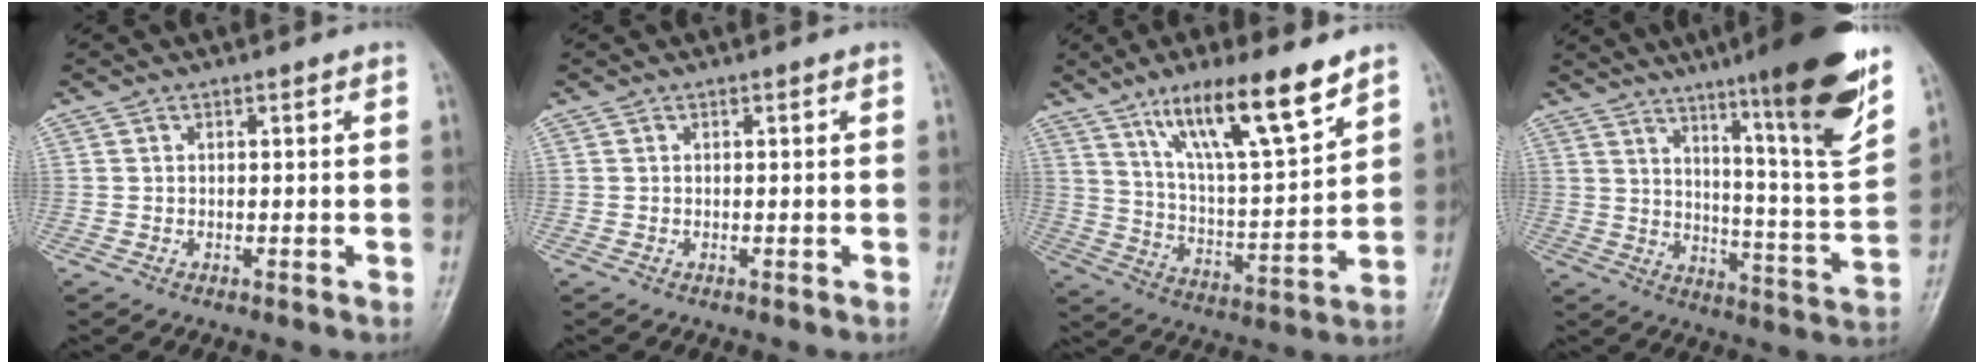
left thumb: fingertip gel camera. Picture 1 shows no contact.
{"total": 0.0}
{"total": 16.5, "force": [10.8, 3.3, 12.0], "torque": [-0.191, -0.052, 0.198]}
{"total": 20.7, "force": [12.7, 1.6, 16.3], "torque": [-0.208, -0.066, 0.192]}